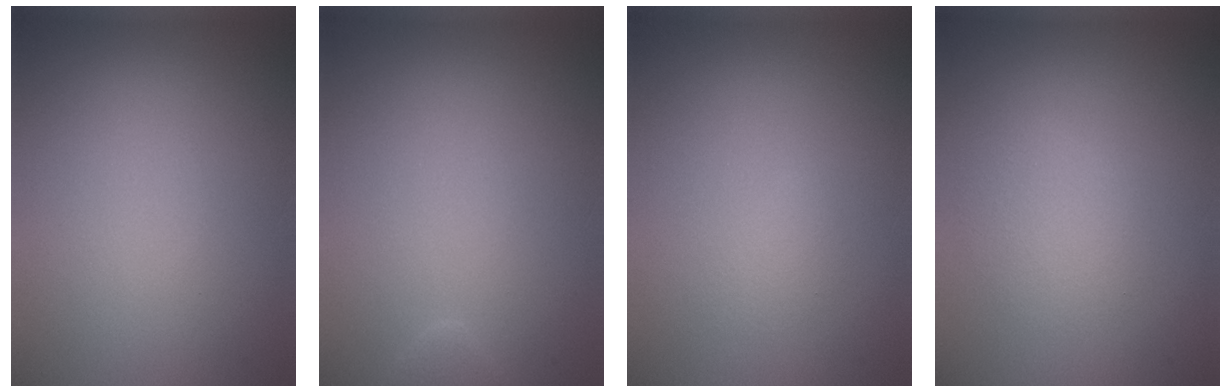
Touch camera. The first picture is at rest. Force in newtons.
{"total": 1.0, "press": 1.0, "slide": 0.1}
{"total": 0.8, "press": 0.8, "slide": 0.0}
{"total": 1.7, "press": 1.7, "slide": 0.0}